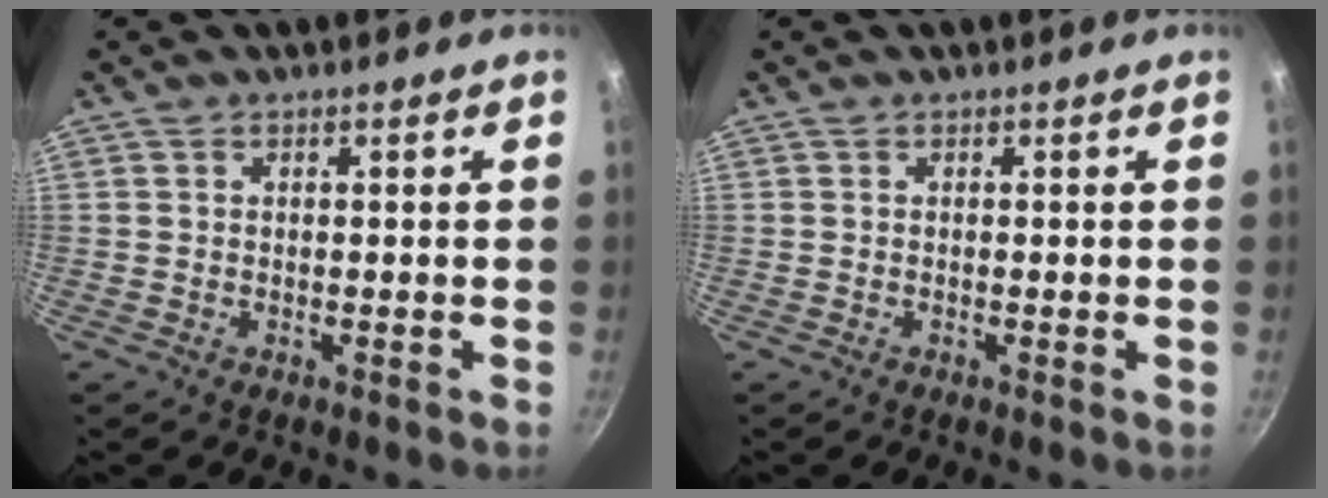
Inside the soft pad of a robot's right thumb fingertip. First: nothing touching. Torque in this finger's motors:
{"motor_torque": [0.40, -0.01, 0.23, -0.01, 0.03]}